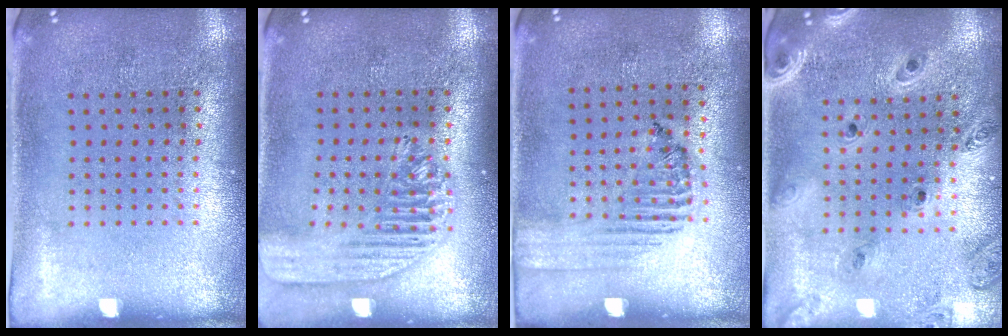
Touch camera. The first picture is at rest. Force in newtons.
{"total": 1.8, "press": 1.7, "slide": 0.7}
{"total": 1.6, "press": 1.2, "slide": 1.0}
{"total": 1.4, "press": 1.4, "slide": 0.1}